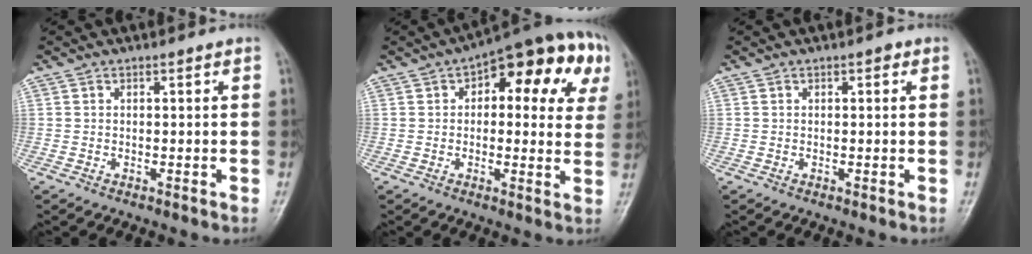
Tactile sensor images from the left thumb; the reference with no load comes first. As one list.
[{"total": 18.3, "force": [6.2, 8.9, 14.7], "torque": [-0.140, 0.021, 0.067]}, {"total": 0.6, "force": [0.3, 0.3, 0.3], "torque": [0.001, 0.001, -0.001]}]